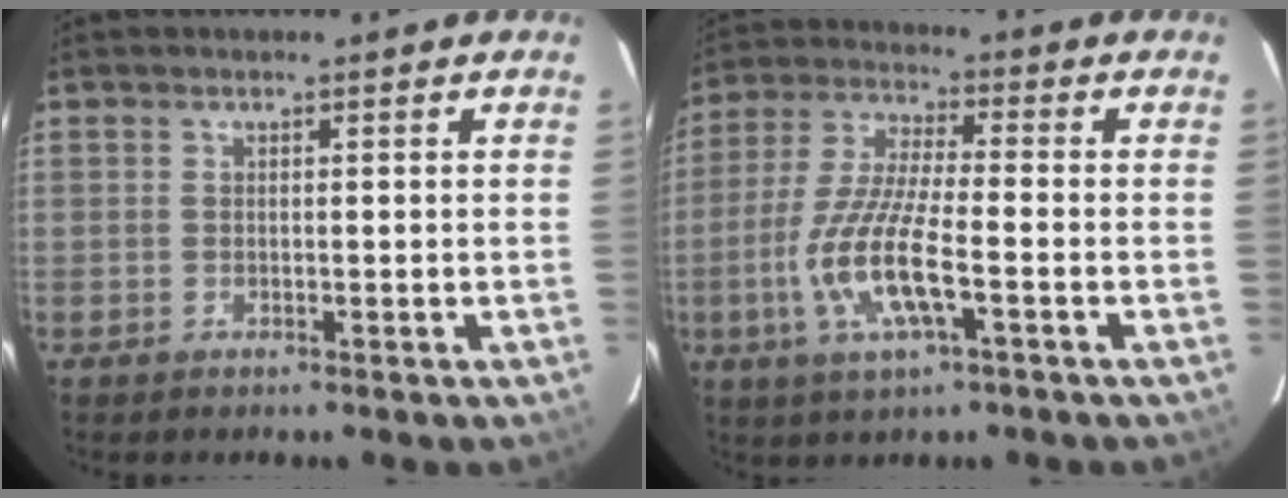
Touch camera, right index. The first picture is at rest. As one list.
[{"total": 13.0, "force": [-4.2, 2.9, 12.0], "torque": [-0.253, -0.009, -0.082]}]